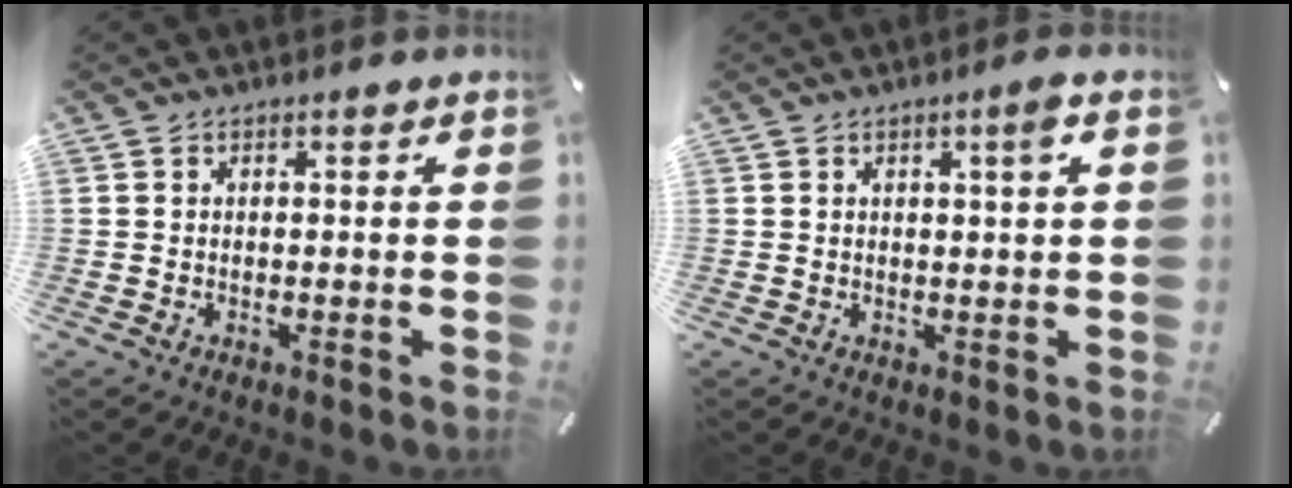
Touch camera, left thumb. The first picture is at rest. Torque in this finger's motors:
{"motor_torque": [-0.14, 0.04, 0.11, 0.20, 0.07]}